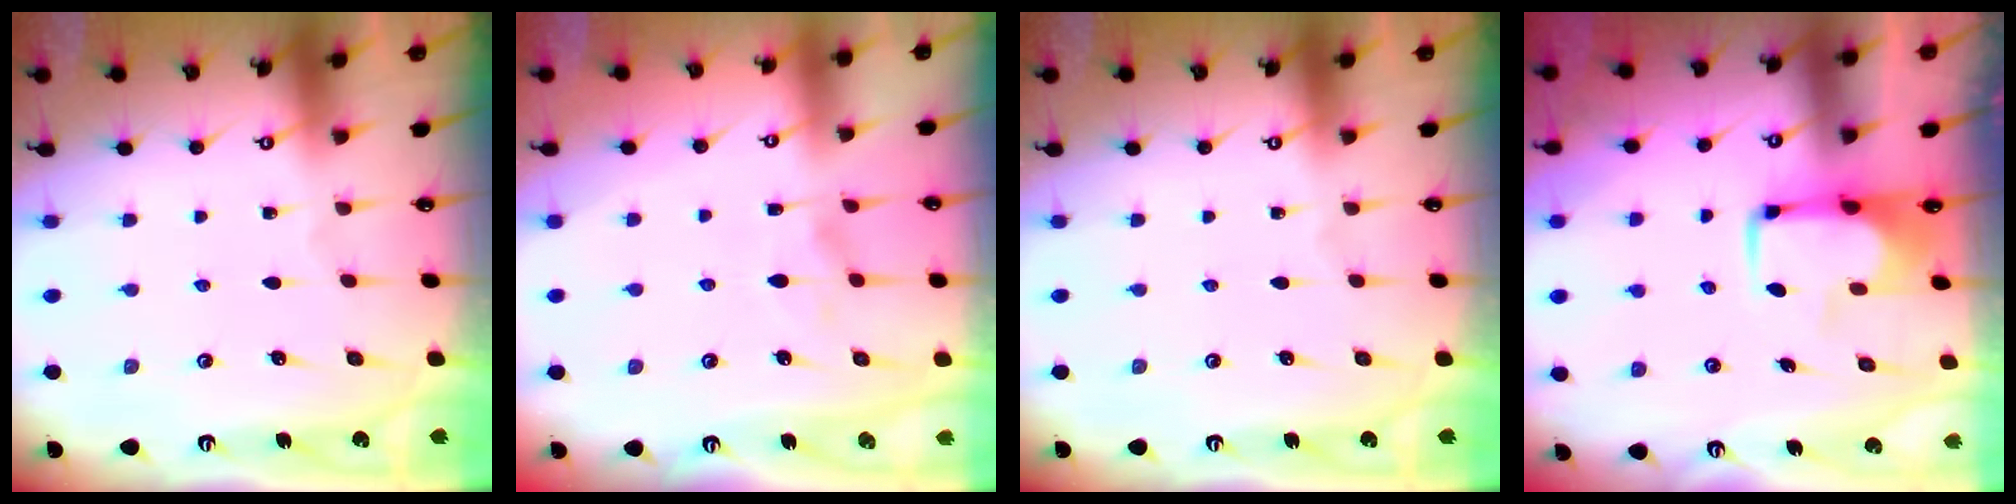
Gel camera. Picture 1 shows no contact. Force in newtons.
{"total": 1.2, "press": 1.0, "slide": 0.7}
{"total": 0.0}
{"total": 1.5, "press": 1.5, "slide": 0.5}